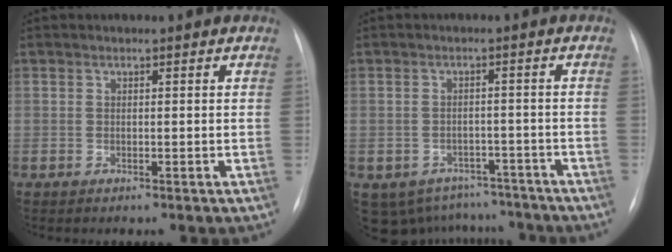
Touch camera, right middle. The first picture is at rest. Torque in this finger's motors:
{"motor_torque": [0.36, -0.52, 0.00, -0.01]}